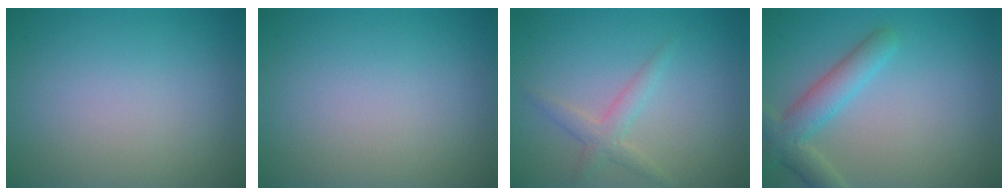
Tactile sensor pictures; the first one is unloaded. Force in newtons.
{"total": 0.0}
{"total": 2.0, "press": 2.0, "slide": 0.0}
{"total": 3.9, "press": 3.9, "slide": 0.3}